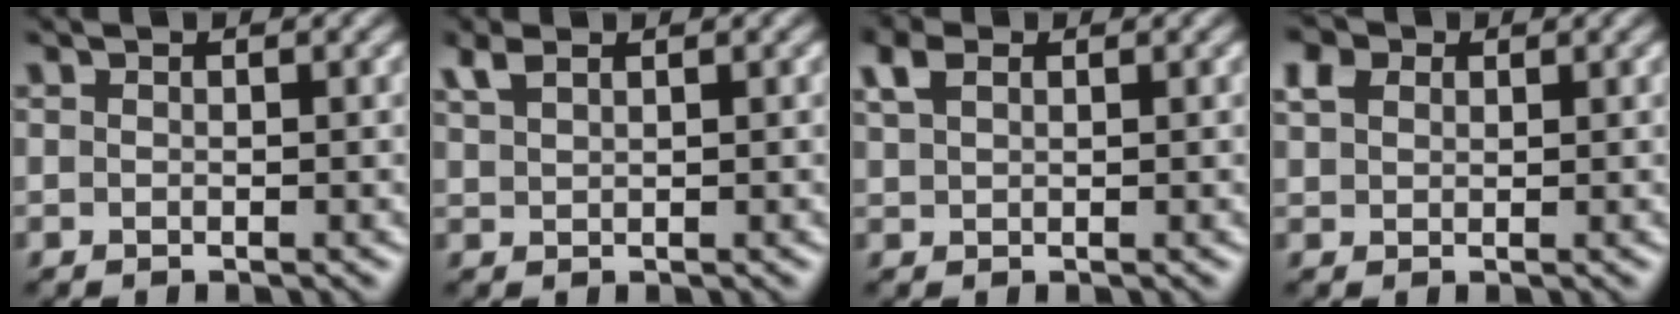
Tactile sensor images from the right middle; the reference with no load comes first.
{"total": 1.7, "force": [1.3, 0.6, 0.9], "torque": [-0.022, 0.001, 0.028]}
{"total": 2.3, "force": [1.3, 1.3, 1.4], "torque": [-0.035, 0.006, 0.027]}
{"total": 2.3, "force": [1.3, 1.7, 0.9], "torque": [-0.027, 0.005, 0.024]}